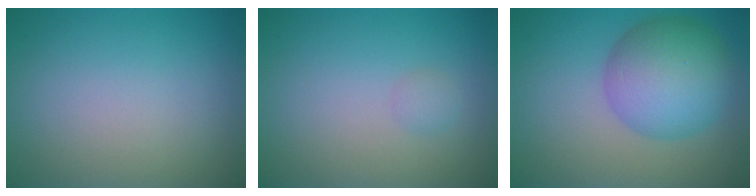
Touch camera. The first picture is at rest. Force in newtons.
{"total": 0.8, "press": 0.8, "slide": 0.1}
{"total": 7.7, "press": 7.7, "slide": 0.3}